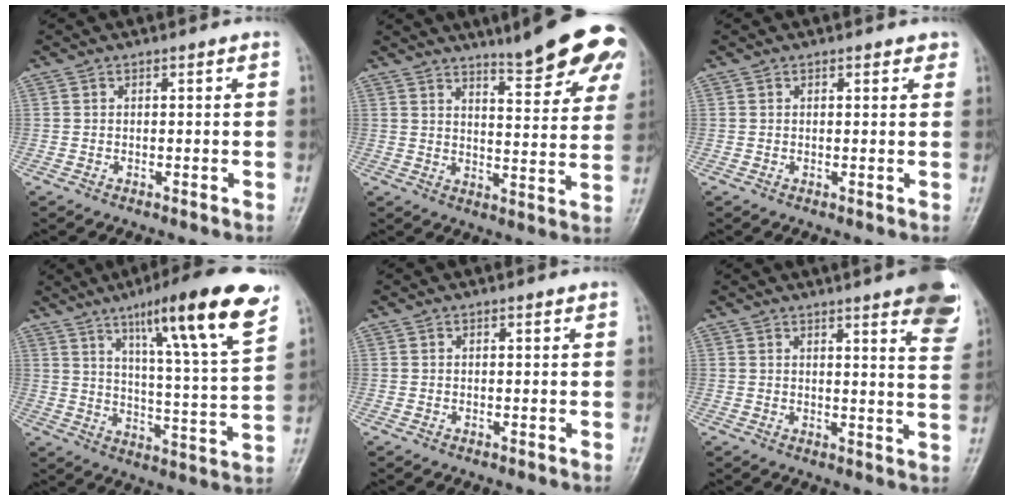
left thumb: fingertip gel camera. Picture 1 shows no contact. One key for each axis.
{"total": 15.4, "fx": 10.6, "fy": 3.1, "fz": 10.6, "tx": -0.108, "ty": -0.057, "tz": 0.141}
{"total": 1.5, "fx": 1.1, "fy": 0.7, "fz": 0.8, "tx": 0.001, "ty": -0.003, "tz": 0.009}
{"total": 20.4, "fx": 11.9, "fy": 2.4, "fz": 16.4, "tx": -0.221, "ty": -0.049, "tz": 0.181}
{"total": 0.0}
{"total": 12.9, "fx": 8.0, "fy": 2.2, "fz": 9.8, "tx": -0.097, "ty": -0.033, "tz": 0.083}